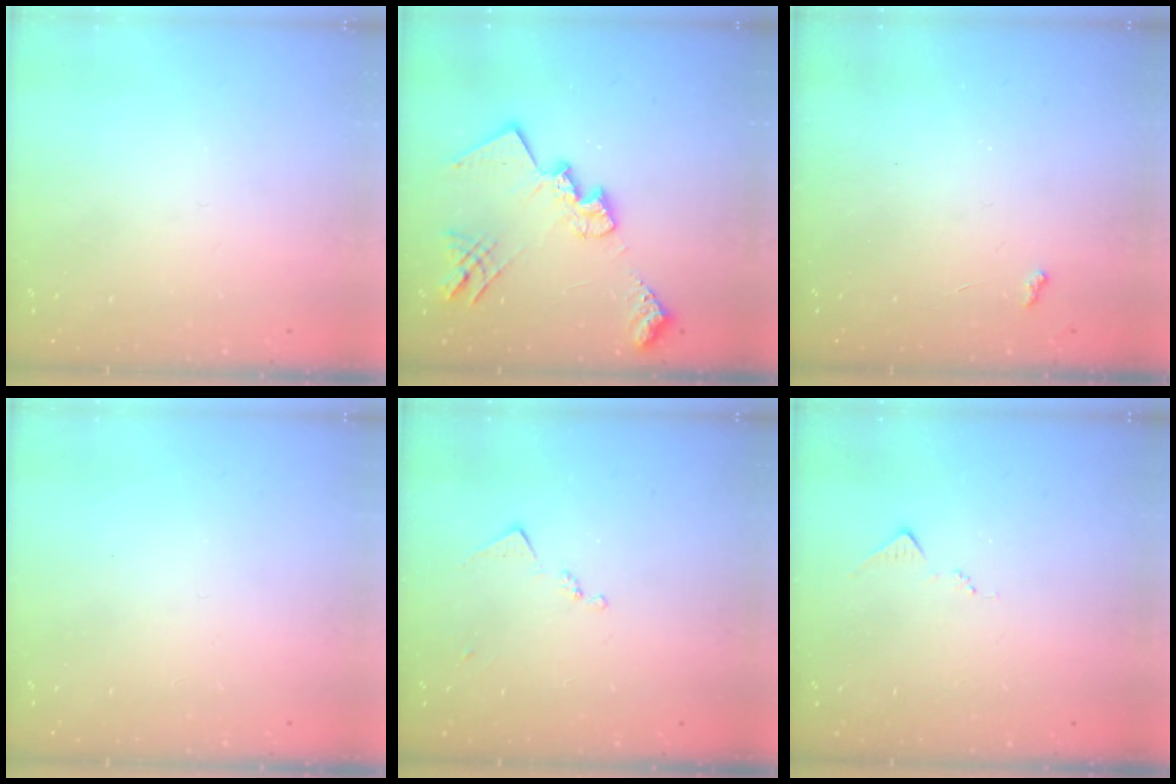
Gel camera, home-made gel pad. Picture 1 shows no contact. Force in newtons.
{"total": 20.1, "press": 20.1, "slide": 1.1}
{"total": 3.1, "press": 3.0, "slide": 0.4}
{"total": 0.0}
{"total": 9.3, "press": 9.3, "slide": 1.0}
{"total": 7.0, "press": 7.0, "slide": 0.3}